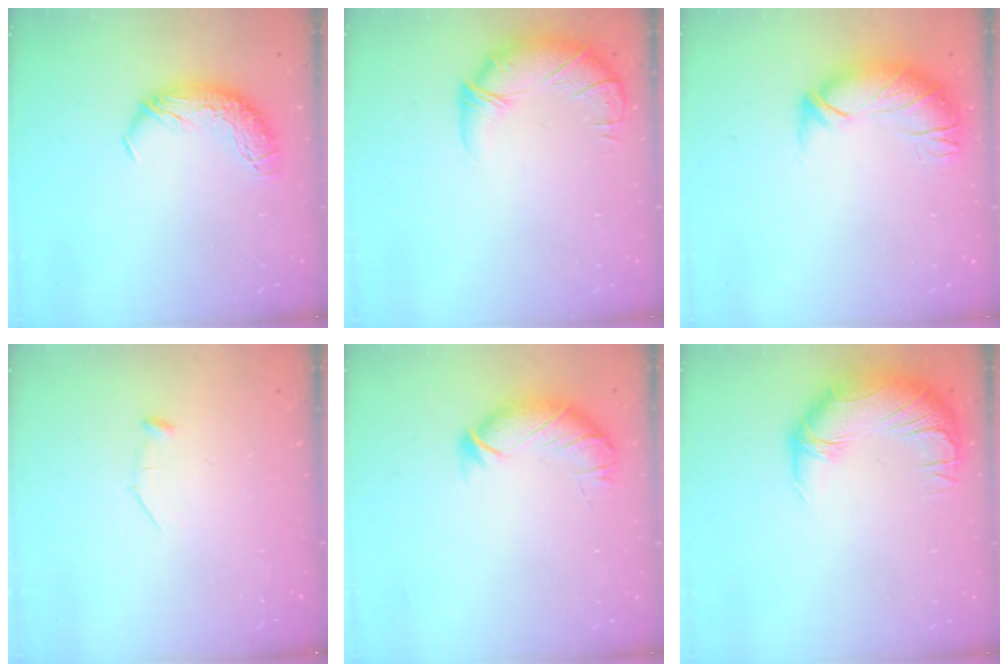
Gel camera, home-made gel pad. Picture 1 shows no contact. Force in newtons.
{"total": 3.7, "press": 2.8, "slide": 2.5}
{"total": 2.9, "press": 1.4, "slide": 2.5}
{"total": 7.2, "press": 7.2, "slide": 0.9}
{"total": 3.8, "press": 3.5, "slide": 1.5}
{"total": 3.0, "press": 0.7, "slide": 2.9}